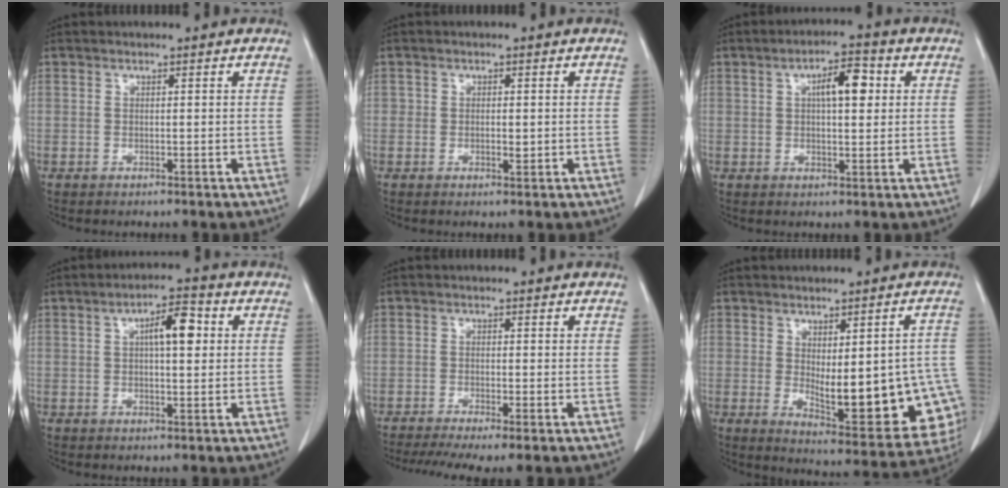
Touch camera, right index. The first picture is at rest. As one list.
[{"total": 1.6, "force": [-0.1, 0.9, 1.3], "torque": [-0.018, -0.001, -0.001]}, {"total": 6.2, "force": [1.7, 2.0, 5.7], "torque": [-0.092, 0.013, 0.026]}, {"total": 6.3, "force": [1.5, 1.9, 5.8], "torque": [-0.094, 0.014, 0.024]}, {"total": 6.8, "force": [-4.6, 0.9, 4.9], "torque": [-0.082, -0.012, -0.079]}, {"total": 17.7, "force": [-2.8, 6.0, 16.4], "torque": [-0.147, 0.001, -0.012]}]